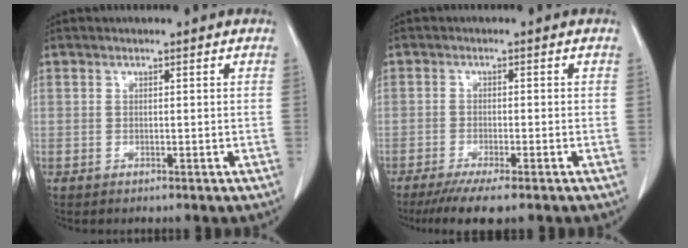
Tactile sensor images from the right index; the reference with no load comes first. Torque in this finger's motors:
{"motor_torque": [0.11, 0.06, 0.04, 0.00]}